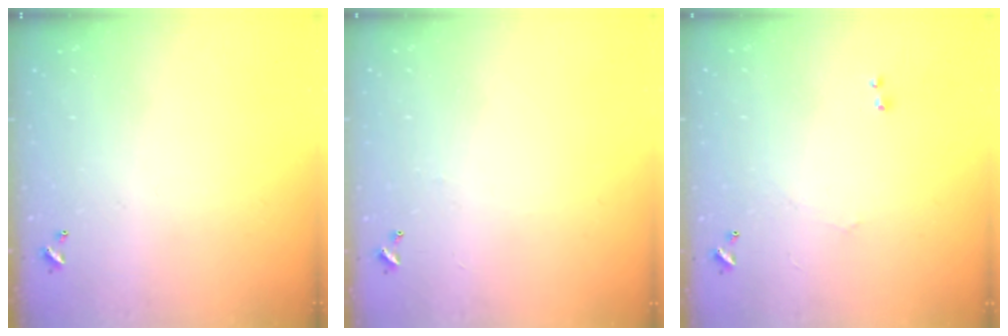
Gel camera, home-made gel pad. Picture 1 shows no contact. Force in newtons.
{"total": 2.6, "press": 2.6, "slide": 0.4}
{"total": 1.0, "press": 0.5, "slide": 0.8}